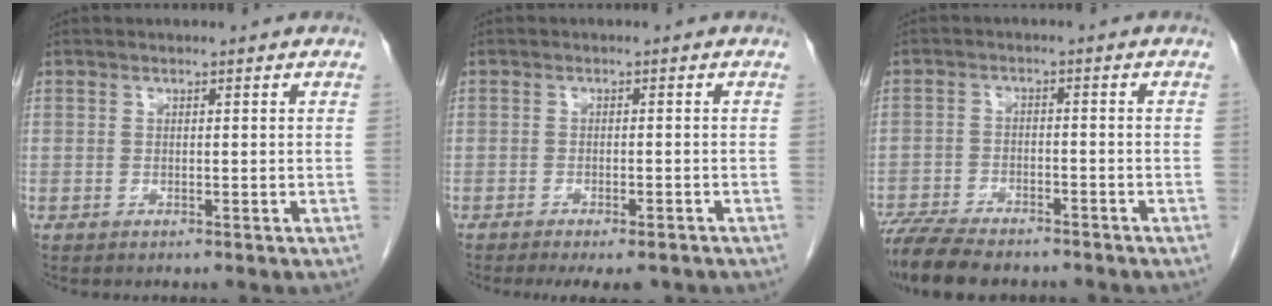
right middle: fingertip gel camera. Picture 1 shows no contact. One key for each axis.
{"total": 6.0, "fx": -4.8, "fy": 1.8, "fz": 3.2, "tx": -0.035, "ty": -0.006, "tz": -0.065}
{"total": 11.7, "fx": -9.8, "fy": 3.2, "fz": 5.4, "tx": -0.097, "ty": -0.013, "tz": -0.155}